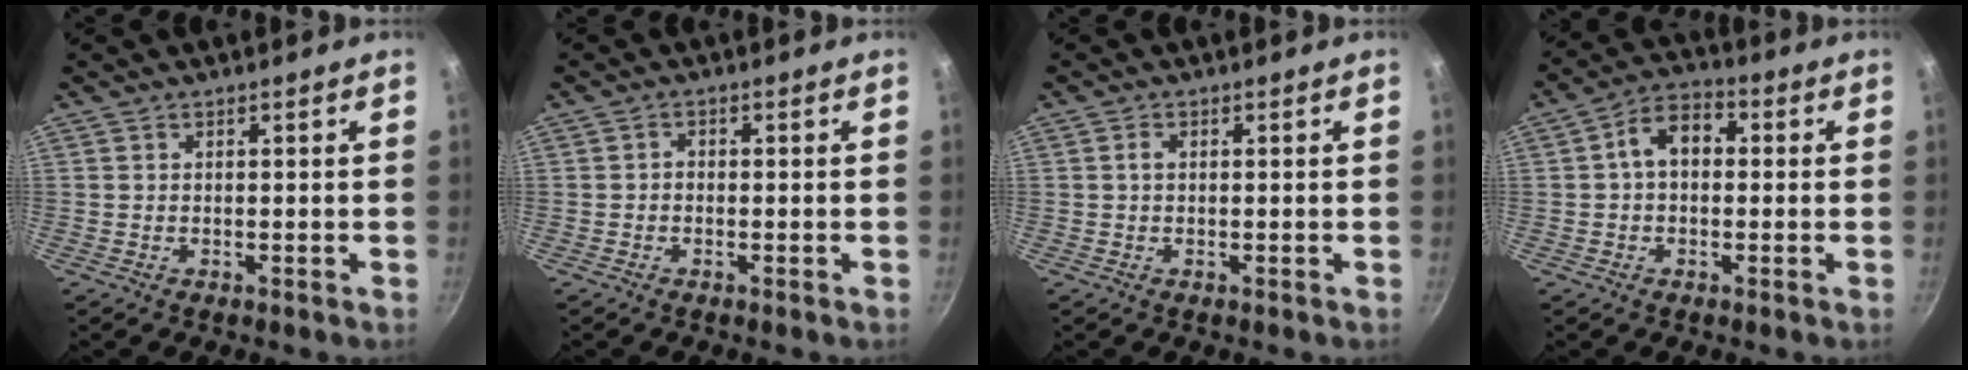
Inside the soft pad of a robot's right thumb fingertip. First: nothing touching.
{"total": 1.2, "force": [-0.4, 0.9, 0.6], "torque": [-0.010, 0.007, -0.009]}
{"total": 1.3, "force": [0.2, 0.9, 0.9], "torque": [-0.015, 0.006, 0.002]}
{"total": 7.8, "force": [0.7, 5.4, 5.6], "torque": [-0.065, 0.026, -0.003]}